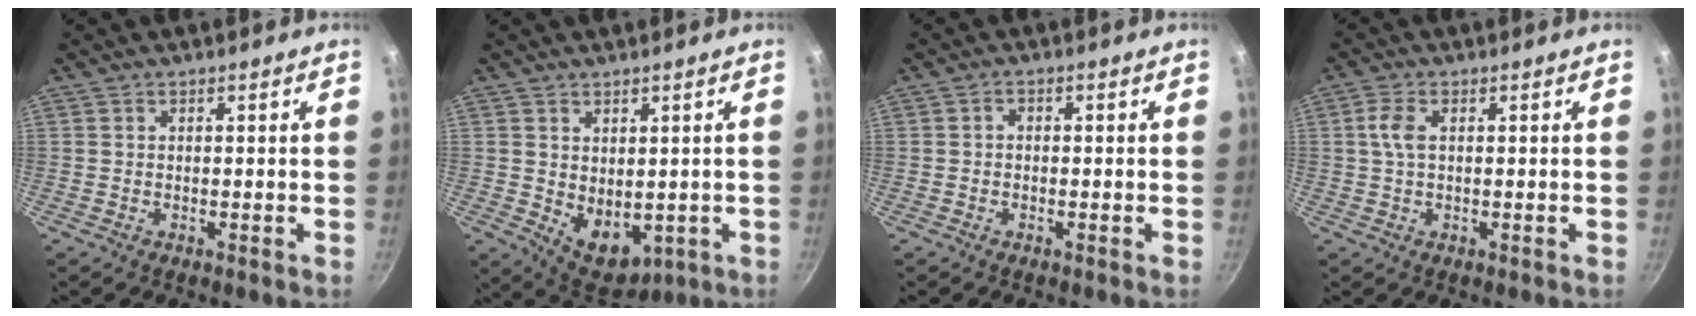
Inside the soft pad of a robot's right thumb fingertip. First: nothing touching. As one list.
[{"total": 8.0, "force": [0.3, 5.5, 5.8], "torque": [-0.060, -0.018, 0.029]}, {"total": 1.1, "force": [-0.3, 0.8, 0.7], "torque": [-0.013, 0.007, -0.008]}, {"total": 3.4, "force": [0.5, 1.8, 2.9], "torque": [-0.066, 0.007, 0.008]}]